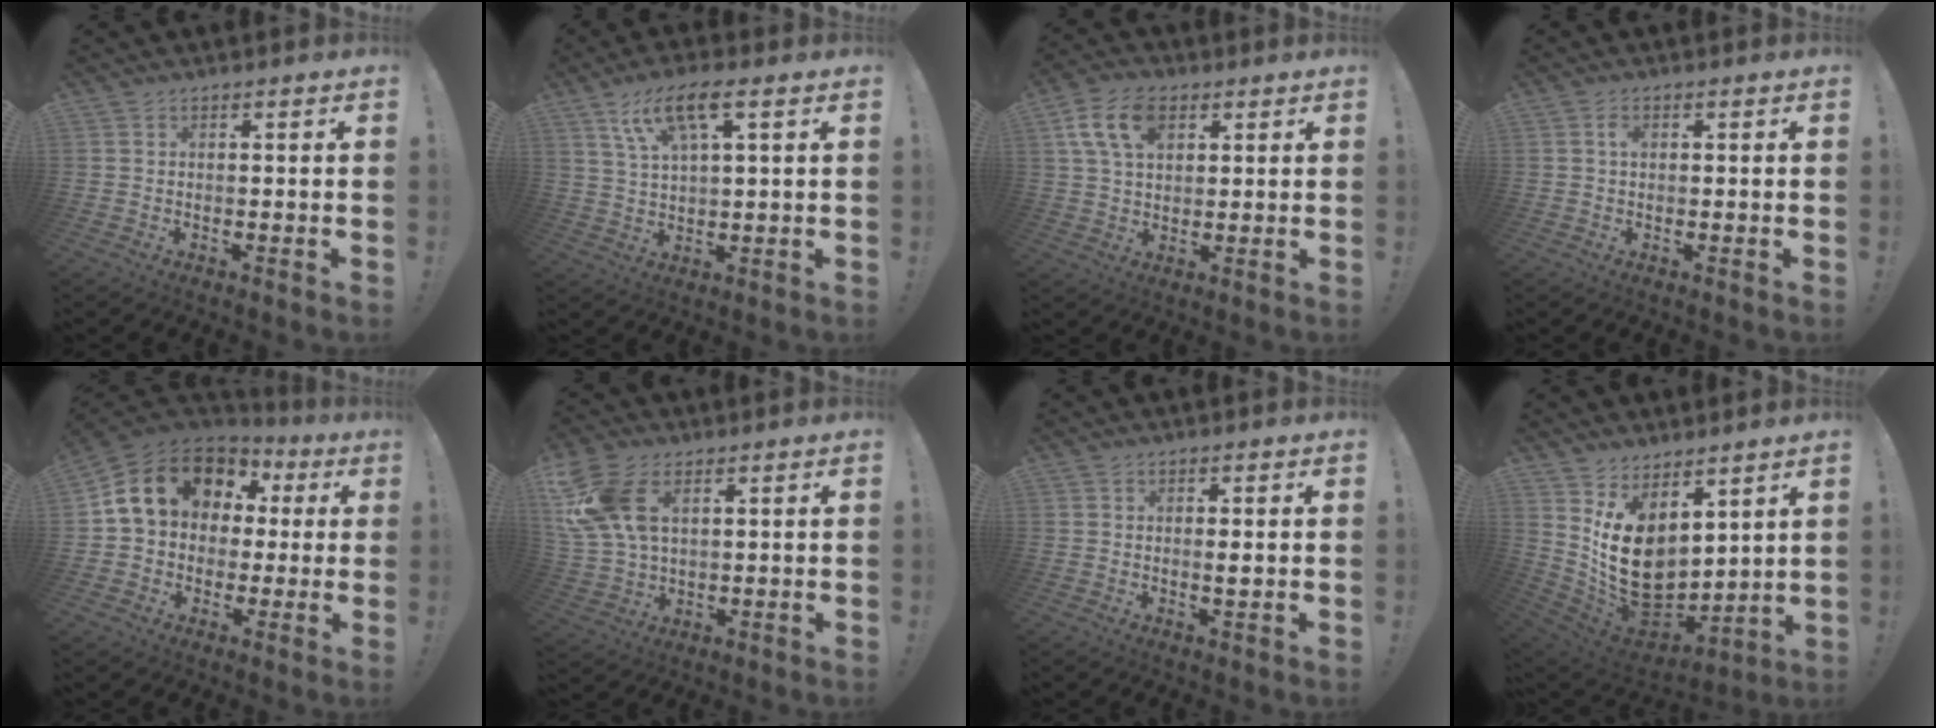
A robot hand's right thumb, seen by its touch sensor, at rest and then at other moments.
{"total": 10.3, "force": [5.0, 3.3, 8.3], "torque": [-0.155, -0.004, 0.093]}
{"total": 11.9, "force": [4.9, 7.6, 7.6], "torque": [-0.146, -0.001, 0.091]}
{"total": 1.7, "force": [0.3, 1.0, 1.3], "torque": [-0.019, 0.001, 0.003]}
{"total": 17.3, "force": [5.7, 12.9, 10.0], "torque": [-0.167, -0.007, 0.115]}
{"total": 15.1, "force": [5.3, 9.4, 10.5], "torque": [-0.218, -0.010, 0.103]}
{"total": 1.4, "force": [0.2, 0.1, 1.4], "torque": [-0.011, -0.009, 0.000]}
{"total": 16.4, "force": [3.2, 12.2, 10.6], "torque": [-0.180, -0.047, 0.076]}